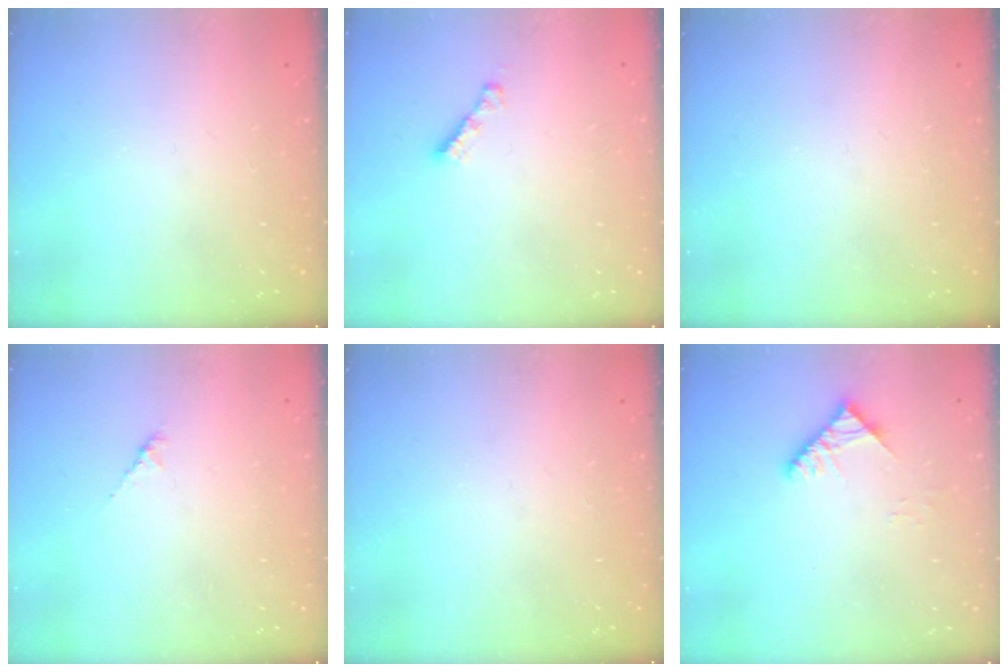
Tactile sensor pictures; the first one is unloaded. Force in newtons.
{"total": 2.7, "press": 2.7, "slide": 0.3}
{"total": 0.0}
{"total": 1.5, "press": 1.4, "slide": 0.5}
{"total": 0.0}
{"total": 4.7, "press": 4.7, "slide": 0.9}